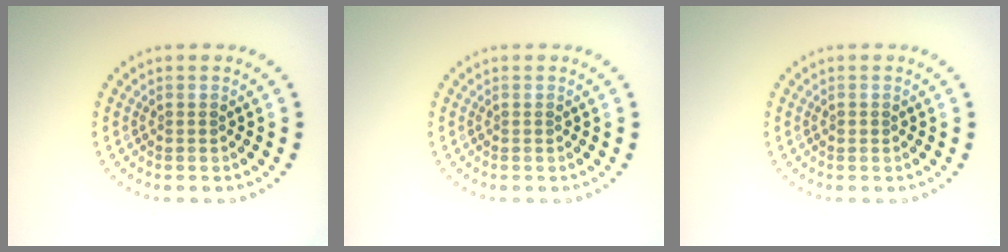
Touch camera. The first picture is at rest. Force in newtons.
{"total": 0.0}
{"total": 0.5, "press": 0.5, "slide": 0.1}